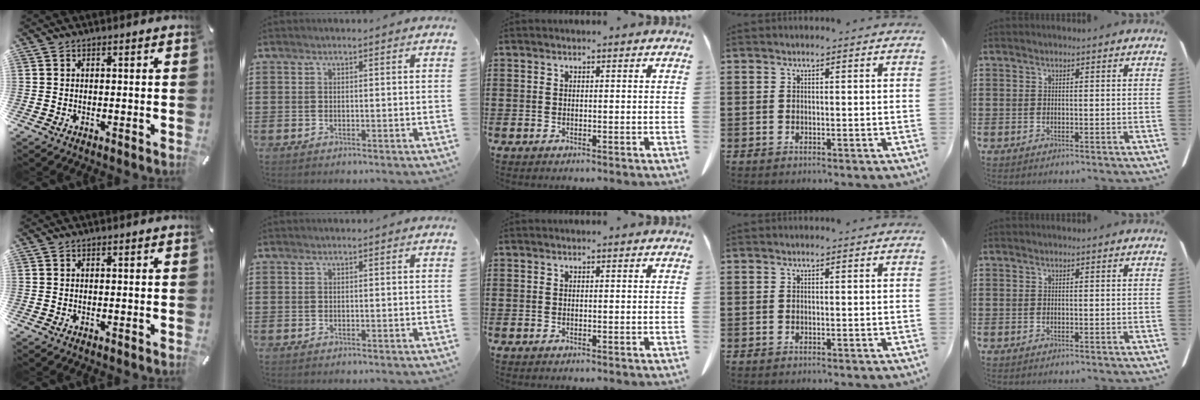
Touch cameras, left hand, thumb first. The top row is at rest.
{}